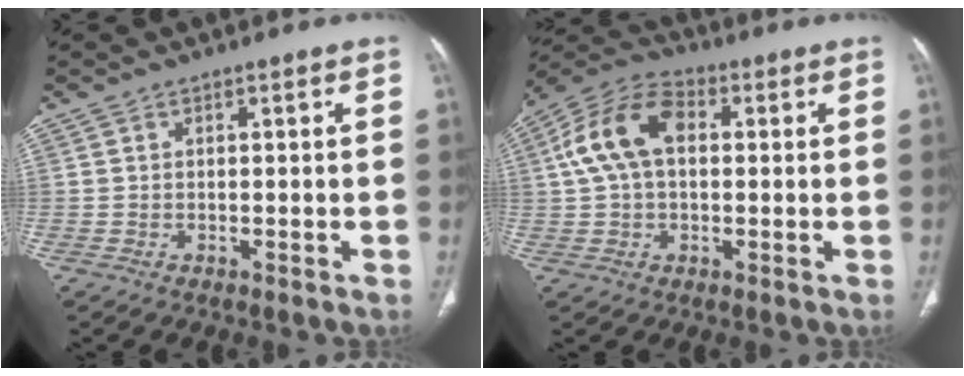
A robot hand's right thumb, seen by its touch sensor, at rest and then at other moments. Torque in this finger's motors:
{"motor_torque": [-0.26, 0.50, 0.51, -0.22, 0.24]}